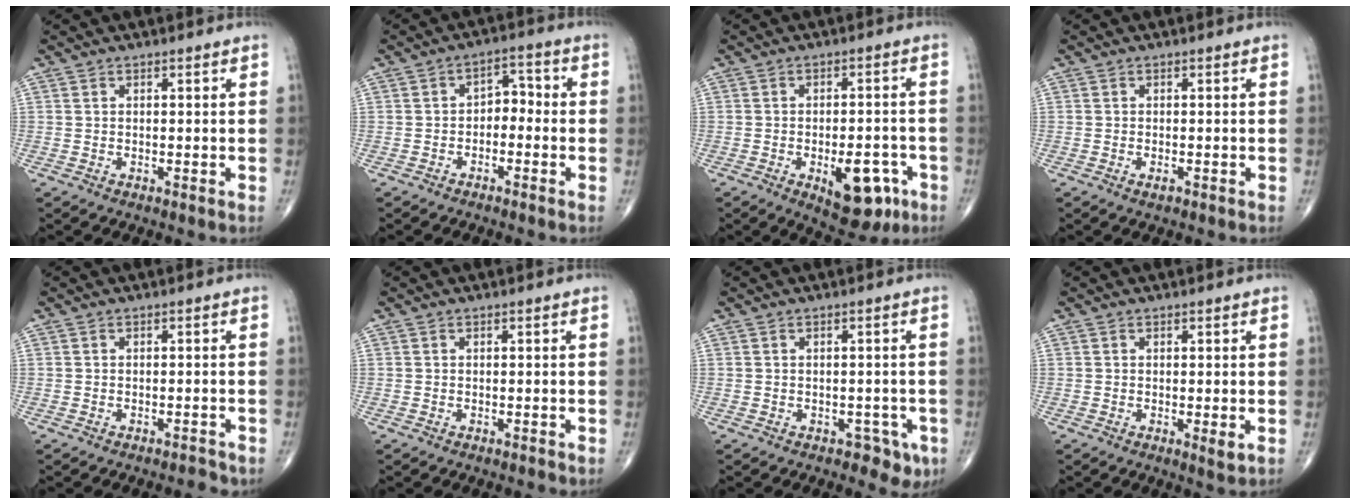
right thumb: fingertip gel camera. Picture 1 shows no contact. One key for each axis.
{"total": 4.4, "fx": -1.3, "fy": 3.0, "fz": 3.0, "tx": -0.027, "ty": 0.031, "tz": -0.031}
{"total": 11.8, "fx": -4.4, "fy": 5.4, "fz": 9.5, "tx": -0.108, "ty": 0.010, "tz": -0.051}
{"total": 0.9, "fx": -0.5, "fy": 0.4, "fz": 0.6, "tx": -0.012, "ty": -0.001, "tz": -0.008}
{"total": 1.7, "fx": -1.5, "fy": 0.5, "fz": 0.4, "tx": -0.010, "ty": 0.013, "tz": -0.017}
{"total": 0.0}
{"total": 3.5, "fx": -1.8, "fy": 2.5, "fz": 1.8, "tx": -0.007, "ty": 0.011, "tz": -0.018}
{"total": 1.5, "fx": -0.2, "fy": 0.3, "fz": 1.5, "tx": -0.026, "ty": -0.007, "tz": -0.003}